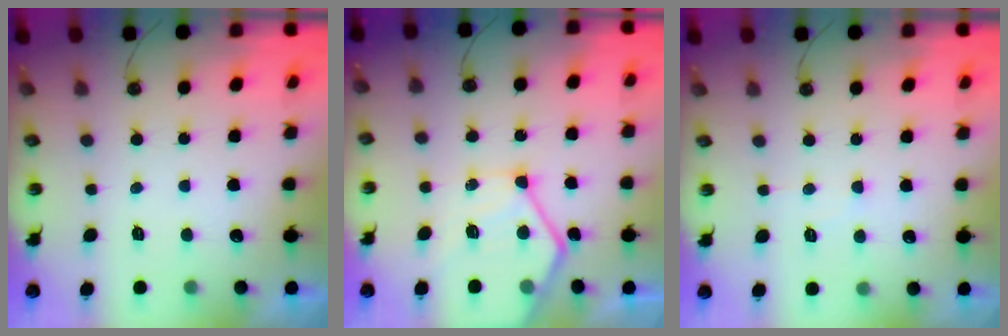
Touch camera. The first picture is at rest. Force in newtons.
{"total": 15.0, "press": 14.9, "slide": 1.5}
{"total": 5.5, "press": 5.5, "slide": 0.7}